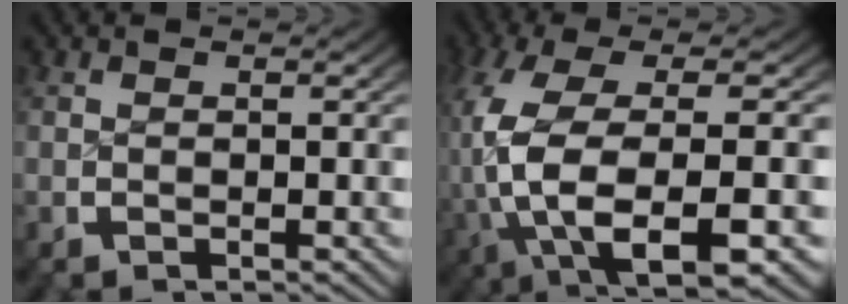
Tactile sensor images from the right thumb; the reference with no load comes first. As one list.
[{"total": 13.0, "force": [-2.4, 6.5, 11.1], "torque": [-0.273, -0.053, -0.001]}]